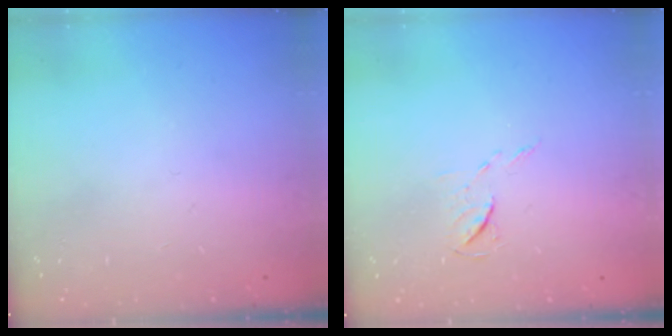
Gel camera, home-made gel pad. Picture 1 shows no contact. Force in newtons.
{"total": 4.9, "press": 4.9, "slide": 0.5}